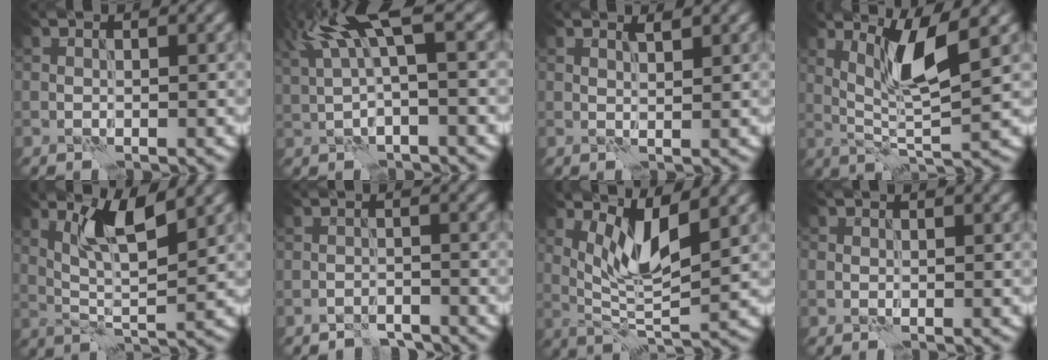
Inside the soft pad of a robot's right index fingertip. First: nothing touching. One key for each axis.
{"total": 6.6, "fx": 2.8, "fy": 1.5, "fz": 5.8, "tx": -0.114, "ty": 0.021, "tz": 0.054}
{"total": 1.1, "fx": 0.8, "fy": 0.1, "fz": 0.7, "tx": -0.013, "ty": 0.000, "tz": 0.013}
{"total": 5.1, "fx": 2.1, "fy": 0.6, "fz": 4.7, "tx": -0.098, "ty": -0.008, "tz": 0.046}
{"total": 5.0, "fx": 2.5, "fy": 0.9, "fz": 4.3, "tx": -0.089, "ty": -0.007, "tz": 0.048}
{"total": 1.8, "fx": -1.7, "fy": 0.5, "fz": 0.4, "tx": -0.002, "ty": 0.007, "tz": -0.032}
{"total": 4.8, "fx": 2.3, "fy": 1.1, "fz": 4.1, "tx": -0.083, "ty": -0.011, "tz": 0.049}
{"total": 0.9, "fx": -0.2, "fy": 0.8, "fz": 0.3, "tx": -0.004, "ty": -0.001, "tz": -0.003}